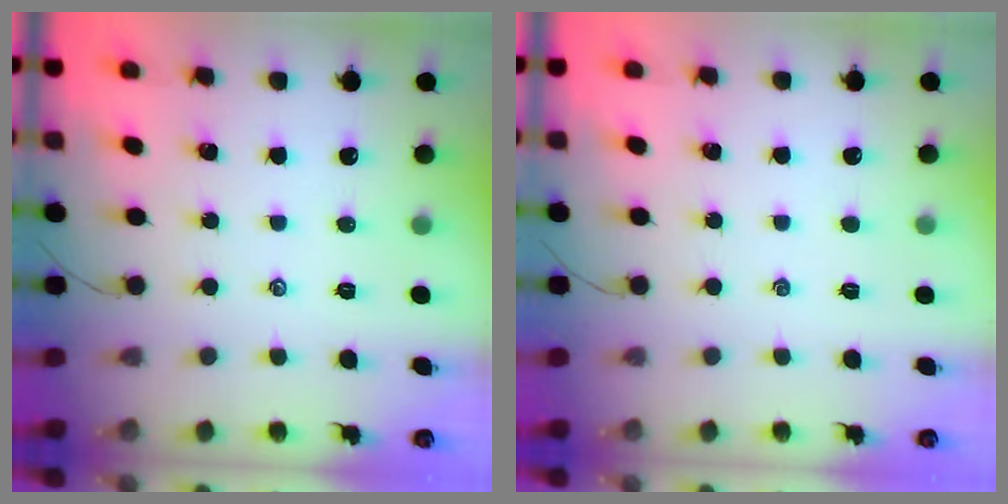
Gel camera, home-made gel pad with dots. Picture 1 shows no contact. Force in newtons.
{"total": 0.0}